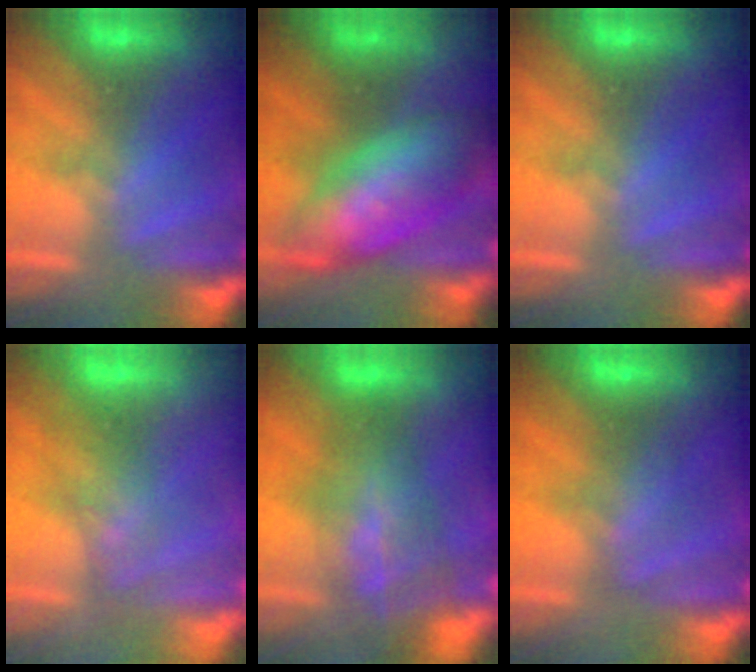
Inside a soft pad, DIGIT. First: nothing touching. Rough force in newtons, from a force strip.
{"total": 9.6}
{"total": 0.0}
{"total": 2.6}
{"total": 7.5}
{"total": 2.6}